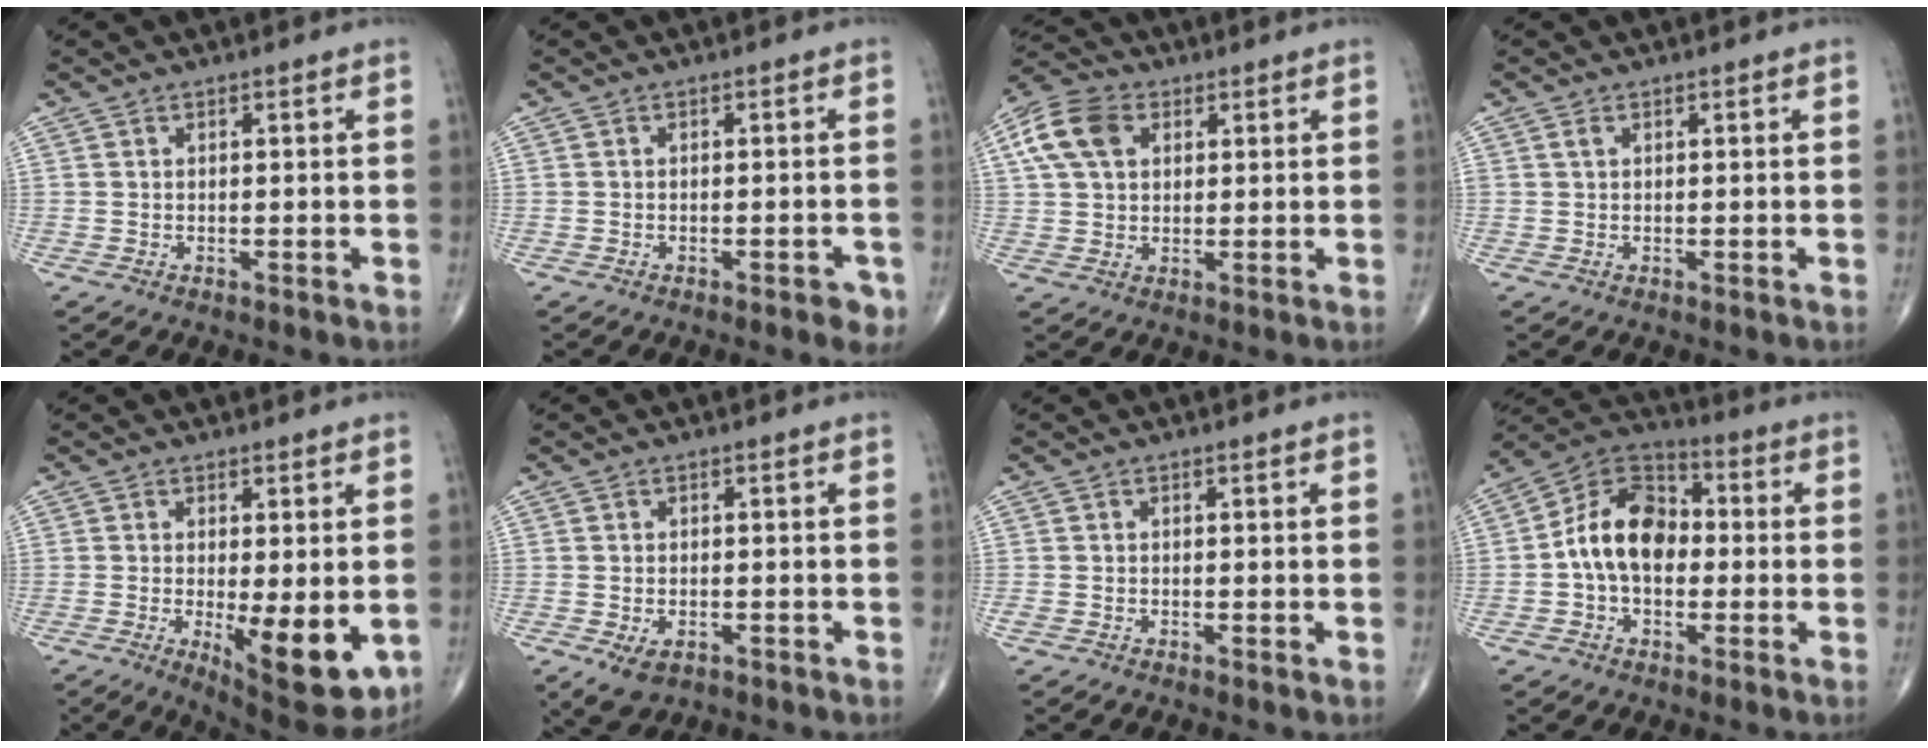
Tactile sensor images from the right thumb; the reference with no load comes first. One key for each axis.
{"total": 2.9, "fx": -1.6, "fy": 1.1, "fz": 2.1, "tx": -0.020, "ty": 0.007, "tz": -0.019}
{"total": 9.9, "fx": 3.2, "fy": 6.9, "fz": 6.3, "tx": -0.118, "ty": 0.012, "tz": 0.053}
{"total": 0.8, "fx": 0.3, "fy": 0.5, "fz": 0.5, "tx": -0.012, "ty": 0.006, "tz": 0.008}
{"total": 12.4, "fx": -2.5, "fy": 4.1, "fz": 11.4, "tx": -0.155, "ty": -0.027, "tz": -0.024}
{"total": 4.6, "fx": -1.8, "fy": 2.8, "fz": 3.1, "tx": -0.056, "ty": 0.002, "tz": -0.021}
{"total": 1.1, "fx": -0.5, "fy": 0.7, "fz": 0.7, "tx": -0.016, "ty": -0.002, "tz": -0.010}
{"total": 13.4, "fx": -0.6, "fy": 9.2, "fz": 9.6, "tx": -0.149, "ty": 0.037, "tz": -0.026}